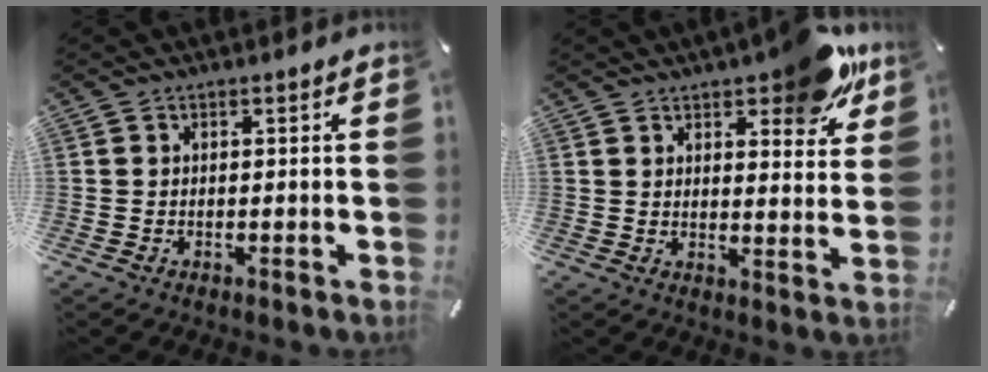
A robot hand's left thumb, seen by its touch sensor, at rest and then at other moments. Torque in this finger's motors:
{"motor_torque": [2.21, 2.10, 1.41, -1.36, 0.37]}